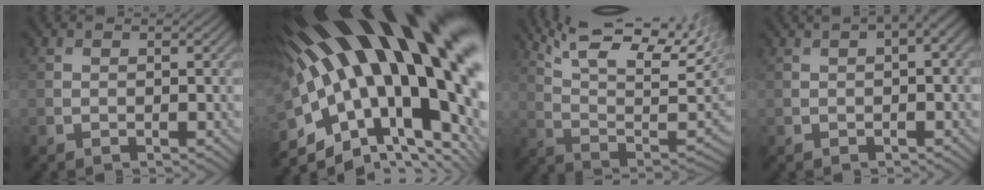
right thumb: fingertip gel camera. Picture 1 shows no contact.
{"total": 22.3, "force": [4.5, 9.0, 19.9], "torque": [-0.326, -0.029, 0.090]}
{"total": 18.9, "force": [11.4, 6.2, 13.8], "torque": [-0.236, 0.035, 0.191]}
{"total": 3.5, "force": [0.7, 0.7, 3.4], "torque": [-0.050, 0.007, 0.012]}